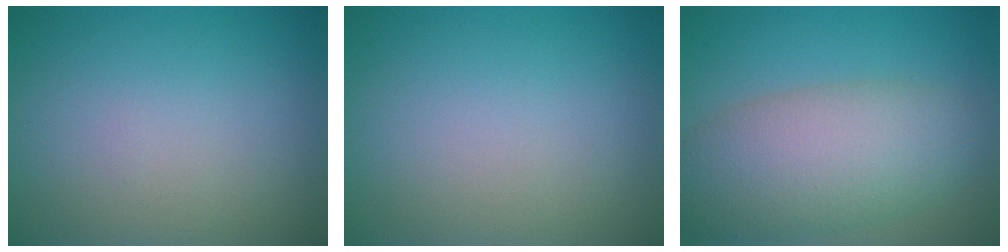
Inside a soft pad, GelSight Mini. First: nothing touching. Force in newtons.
{"total": 0.0}
{"total": 7.7, "press": 7.7, "slide": 0.7}